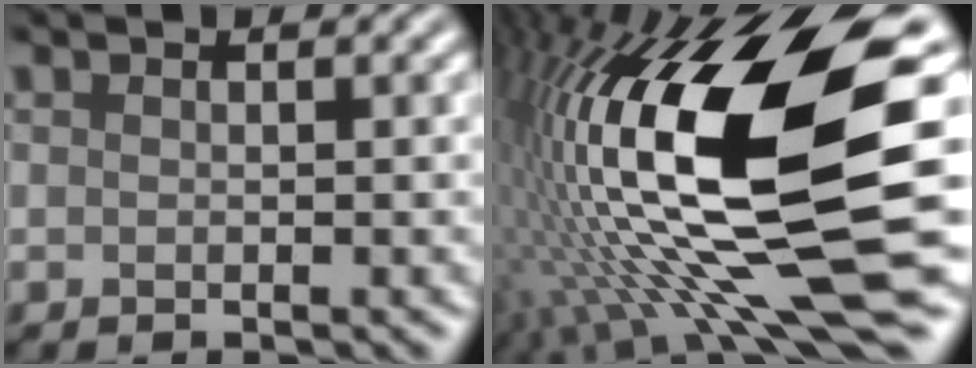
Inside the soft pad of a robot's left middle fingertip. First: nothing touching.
{"total": 19.0, "force": [-0.4, 6.1, 18.0], "torque": [-0.336, -0.014, 0.000]}